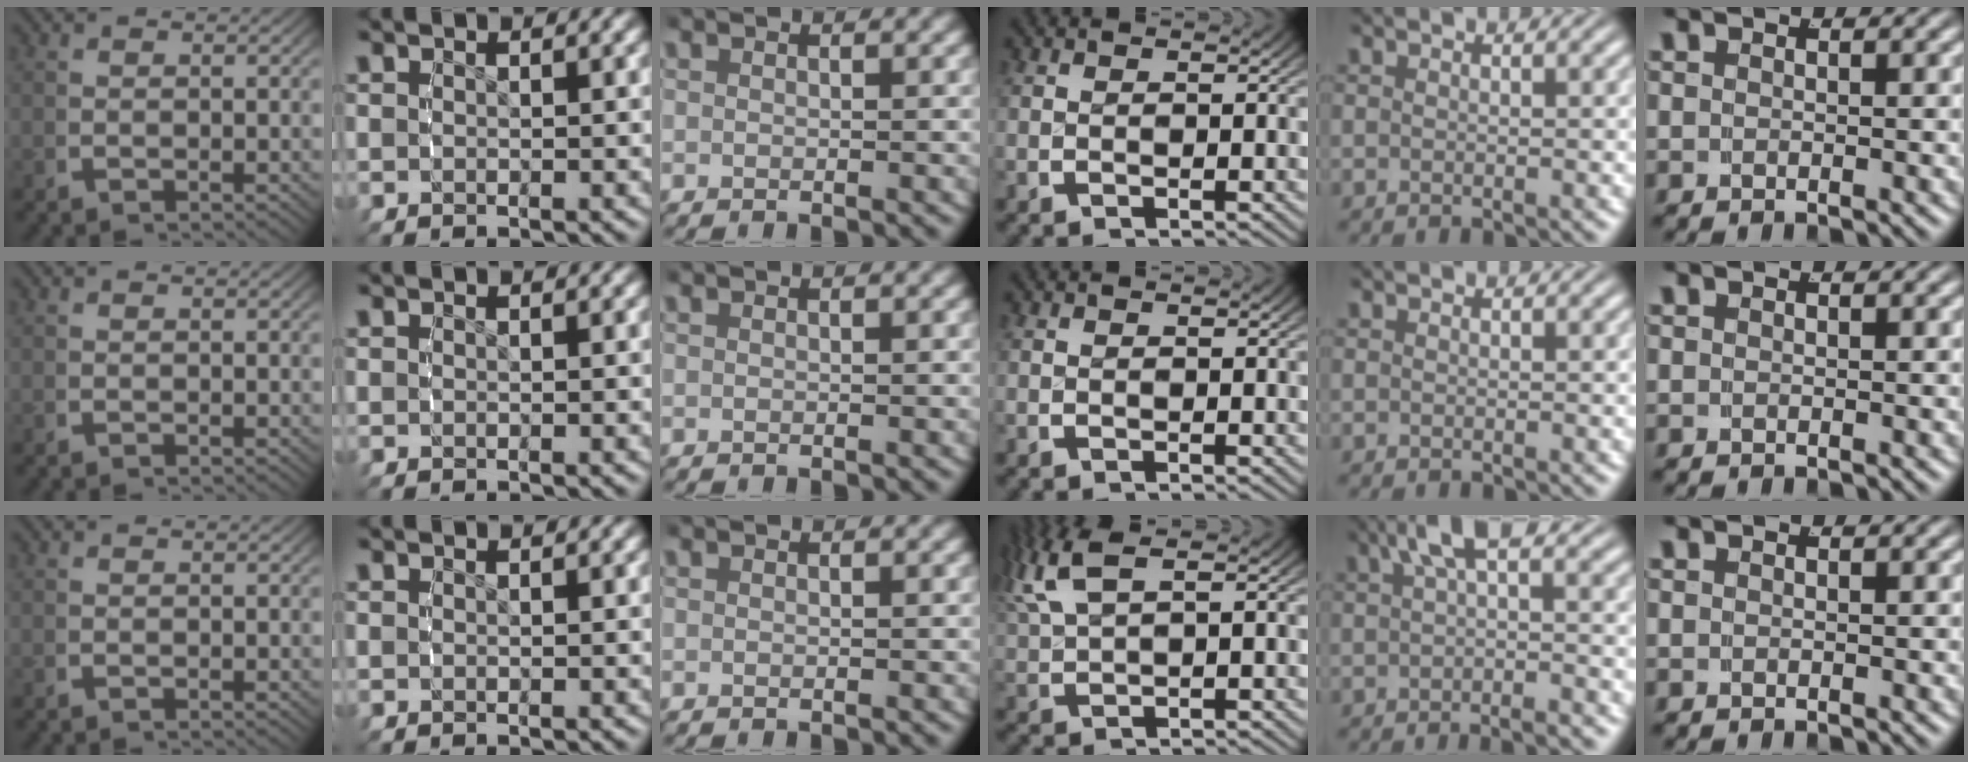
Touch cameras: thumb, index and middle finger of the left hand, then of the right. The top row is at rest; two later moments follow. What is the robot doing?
{"motion": "grasp_and_lifting", "object": "camera"}